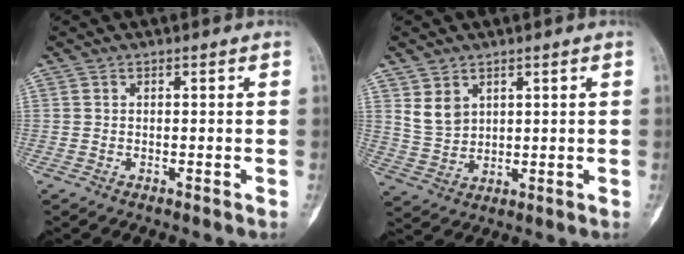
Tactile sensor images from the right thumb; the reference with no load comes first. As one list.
[{"total": 5.4, "force": [2.6, 4.0, 2.7], "torque": [-0.038, -0.016, 0.065]}]